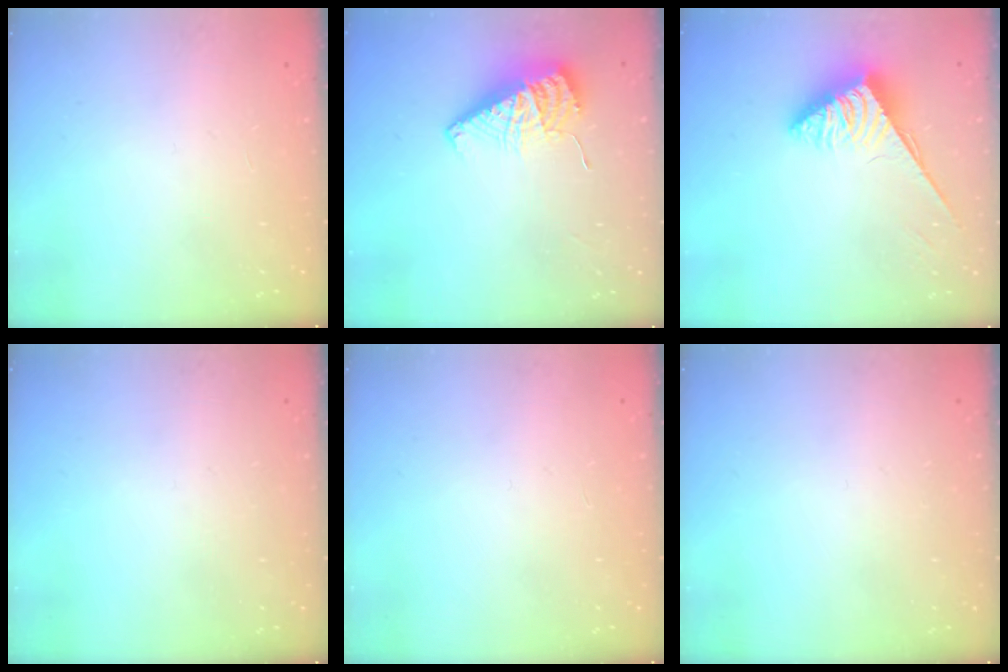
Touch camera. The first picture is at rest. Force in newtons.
{"total": 10.8, "press": 10.7, "slide": 1.0}
{"total": 3.9, "press": 3.8, "slide": 0.6}
{"total": 0.0}
{"total": 0.0}
{"total": 0.0}